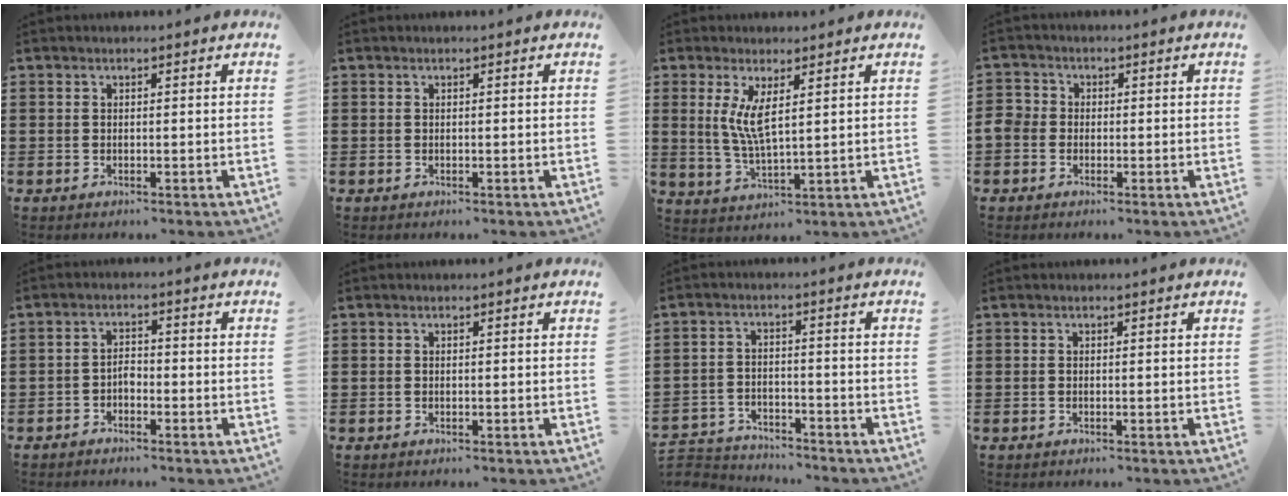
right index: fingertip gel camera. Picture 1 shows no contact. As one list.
[{"total": 0.0}, {"total": 5.3, "force": [1.9, 1.2, 4.8], "torque": [-0.100, -0.002, 0.034]}, {"total": 2.8, "force": [-0.9, 2.5, 1.2], "torque": [-0.044, 0.001, -0.024]}, {"total": 1.8, "force": [-1.2, 1.0, 1.0], "torque": [-0.023, 0.004, -0.025]}, {"total": 0.0}, {"total": 3.8, "force": [-3.7, 0.6, -0.2], "torque": [-0.013, -0.002, -0.083]}, {"total": 0.0}]